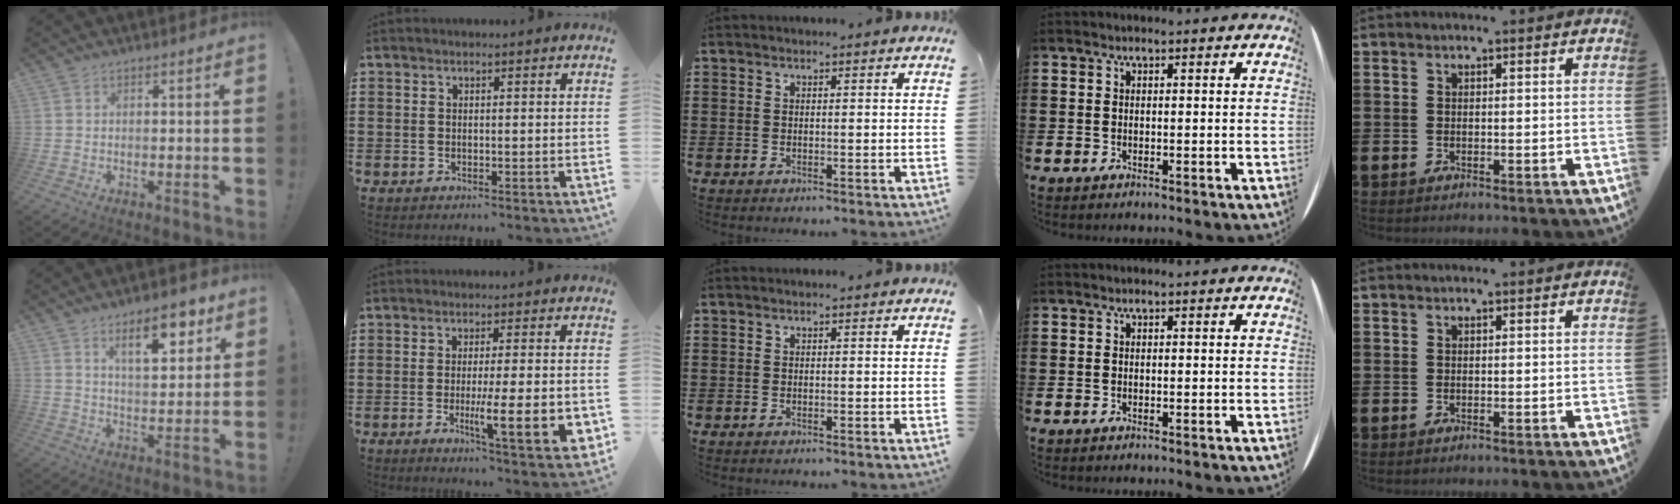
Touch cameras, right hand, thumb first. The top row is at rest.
{"thumb": {"total": 11.4, "force": [6.4, 4.3, 8.5], "torque": [-0.113, -0.027, 0.104]}, "index": {"total": 10.1, "force": [-2.1, 1.7, 9.7], "torque": [-0.146, -0.015, -0.033]}}